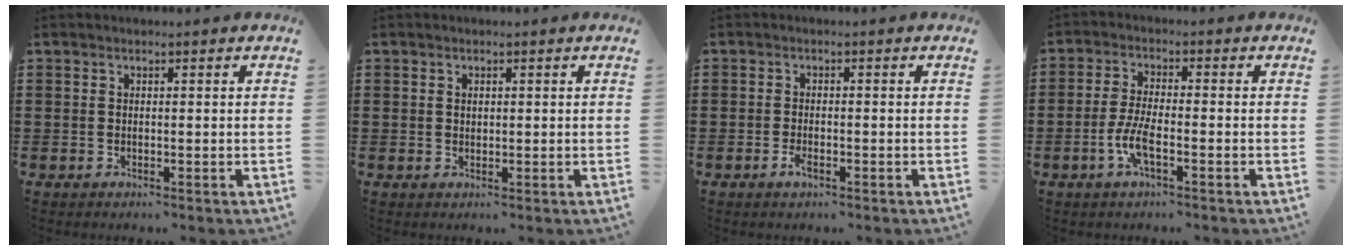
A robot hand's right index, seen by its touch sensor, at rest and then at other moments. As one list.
[{"total": 0.7, "force": [0.3, 0.6, 0.4], "torque": [-0.009, 0.004, 0.006]}, {"total": 1.9, "force": [-1.1, 0.6, 1.5], "torque": [-0.036, -0.005, -0.021]}, {"total": 4.8, "force": [-2.0, 1.1, 4.2], "torque": [-0.097, -0.008, -0.043]}]